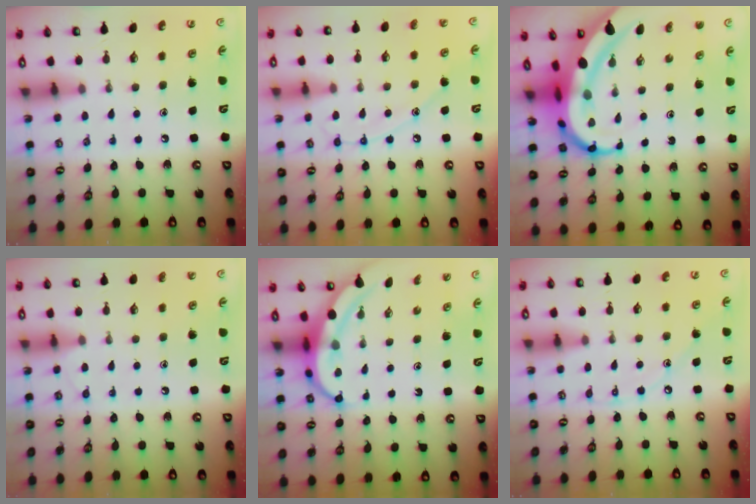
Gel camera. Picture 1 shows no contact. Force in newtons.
{"total": 8.8, "press": 8.8, "slide": 0.7}
{"total": 11.9, "press": 11.8, "slide": 1.5}
{"total": 5.4, "press": 5.4, "slide": 0.6}
{"total": 6.8, "press": 6.8, "slide": 0.8}
{"total": 6.0, "press": 6.0, "slide": 0.7}